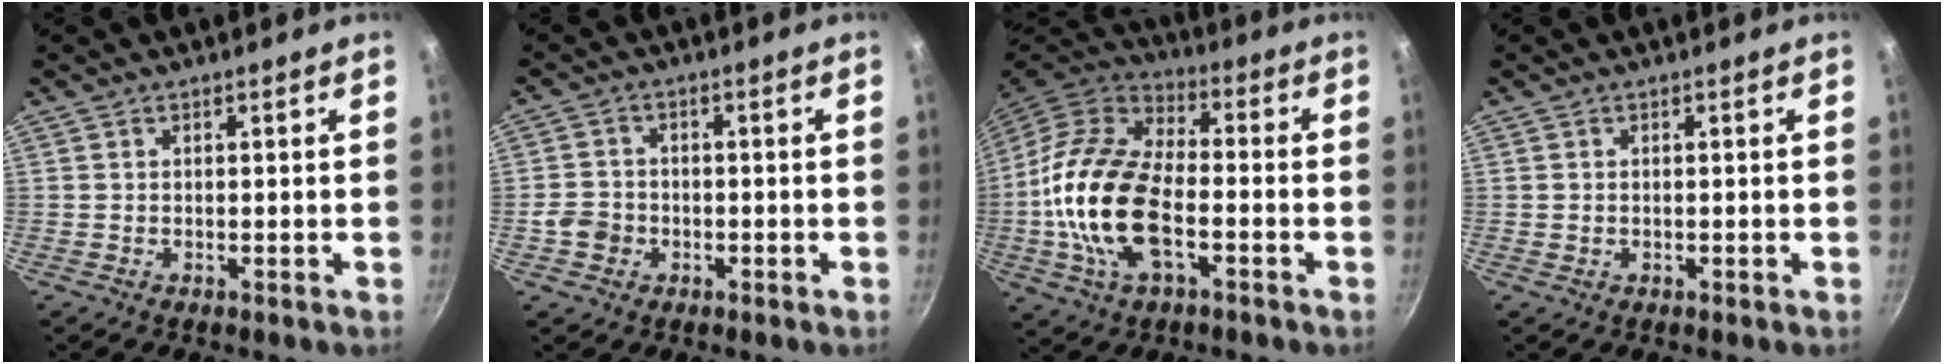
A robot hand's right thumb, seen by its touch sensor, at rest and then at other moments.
{"total": 4.2, "force": [-1.4, 3.7, 1.6], "torque": [-0.014, 0.014, -0.027]}
{"total": 20.6, "force": [-4.3, 10.9, 16.9], "torque": [-0.341, 0.022, -0.083]}
{"total": 0.6, "force": [0.0, 0.5, 0.3], "torque": [-0.008, 0.004, 0.002]}